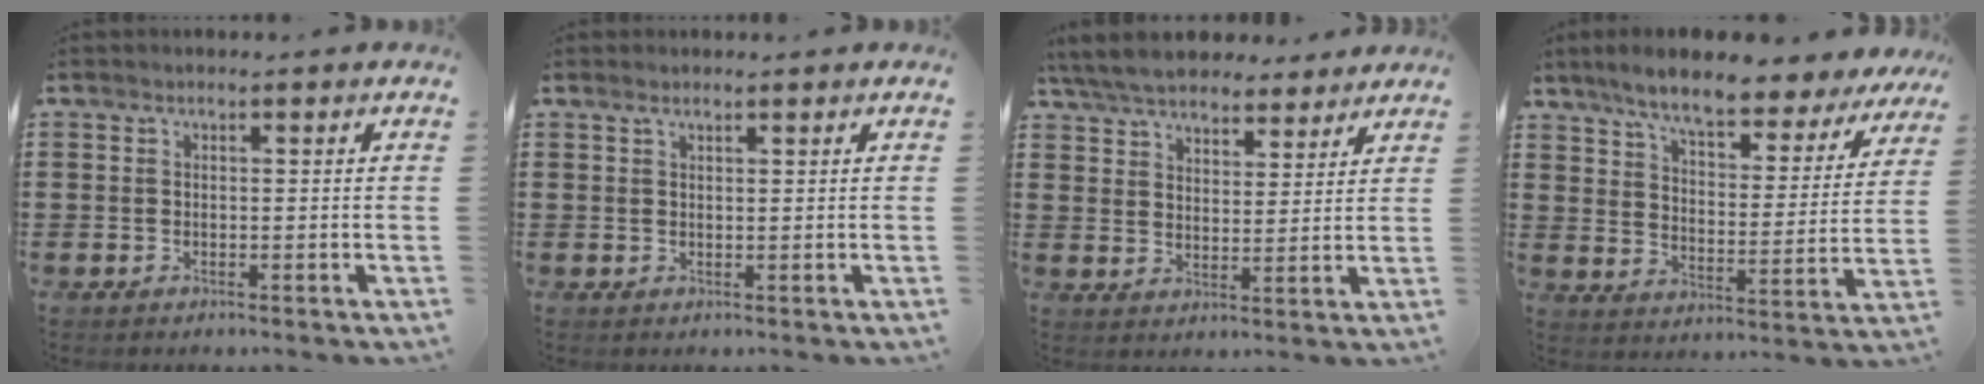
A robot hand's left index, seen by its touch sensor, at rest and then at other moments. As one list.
[{"total": 0.8, "force": [0.7, 0.1, 0.5], "torque": [-0.011, 0.000, 0.013]}, {"total": 6.7, "force": [6.2, 1.9, 1.8], "torque": [-0.061, -0.014, 0.115]}, {"total": 7.8, "force": [6.8, 0.8, 3.6], "torque": [-0.092, -0.037, 0.114]}]